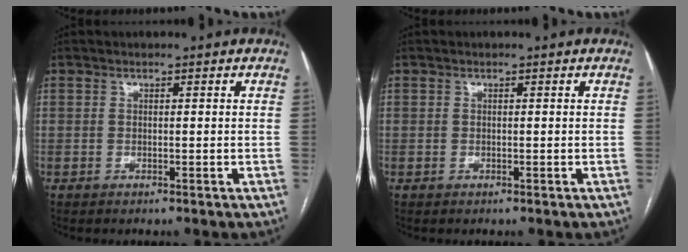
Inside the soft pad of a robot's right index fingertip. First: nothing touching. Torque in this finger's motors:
{"motor_torque": [0.05, 0.04, 0.03, 0.00]}